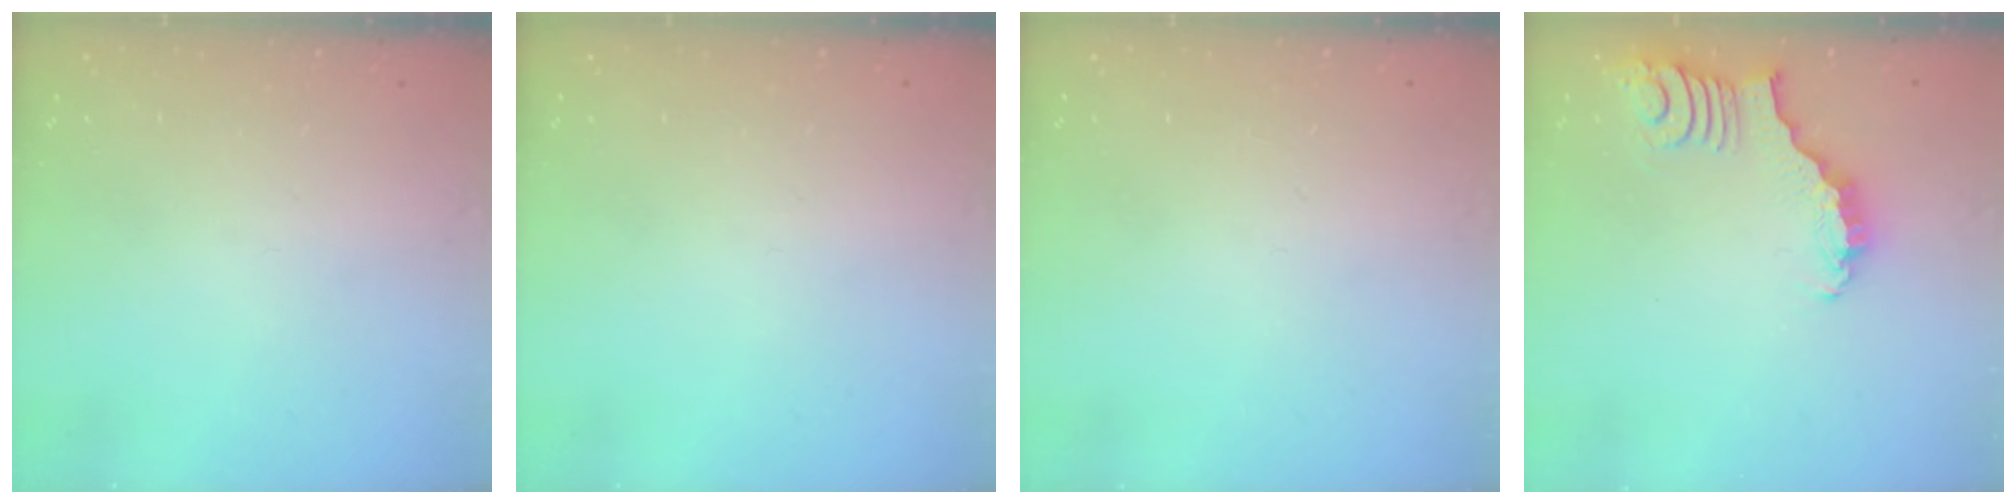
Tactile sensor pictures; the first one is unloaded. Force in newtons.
{"total": 0.0}
{"total": 0.0}
{"total": 3.0, "press": 3.0, "slide": 0.4}